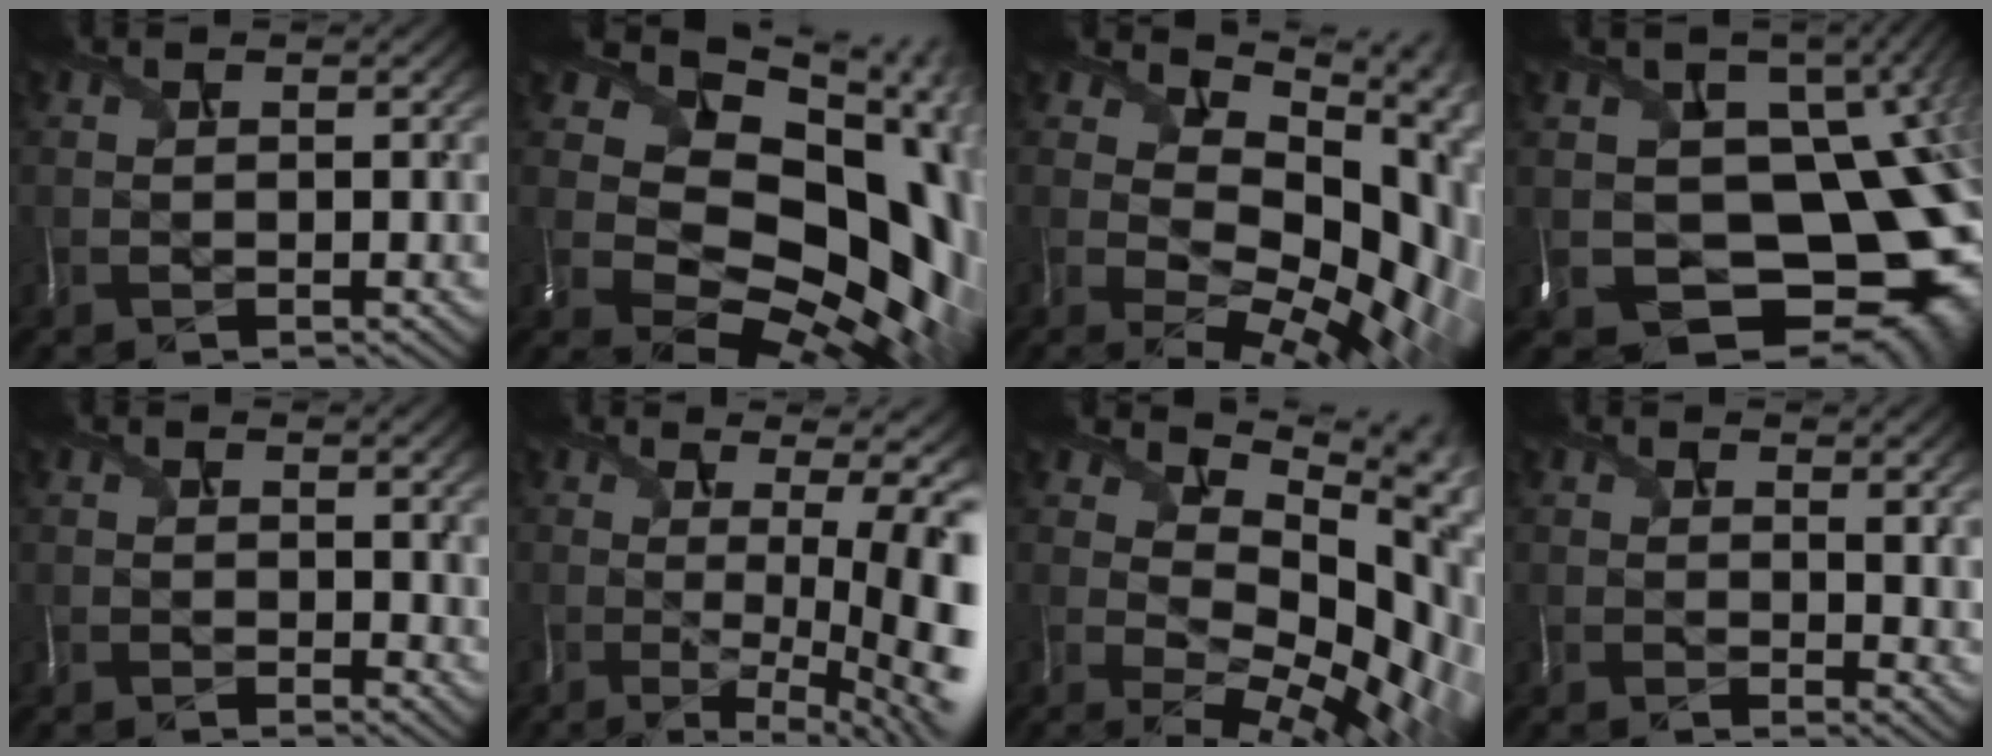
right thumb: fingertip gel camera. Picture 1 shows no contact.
{"total": 15.1, "force": [2.9, 11.2, 9.7], "torque": [-0.160, -0.037, 0.100]}
{"total": 12.1, "force": [2.5, 7.4, 9.2], "torque": [-0.168, -0.028, 0.078]}
{"total": 14.4, "force": [-3.4, 10.7, 9.0], "torque": [-0.124, -0.020, -0.014]}
{"total": 1.6, "force": [0.5, 0.6, 1.4], "torque": [-0.020, 0.000, 0.013]}
{"total": 13.1, "force": [-0.7, 4.5, 12.3], "torque": [-0.148, -0.005, 0.015]}
{"total": 13.1, "force": [2.5, 7.1, 10.8], "torque": [-0.177, -0.027, 0.080]}
{"total": 4.0, "force": [1.1, 1.7, 3.5], "torque": [-0.032, 0.007, 0.015]}